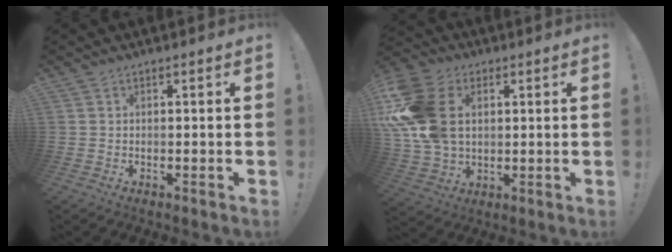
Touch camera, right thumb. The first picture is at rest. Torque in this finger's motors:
{"motor_torque": [2.50, 2.07, 1.59, 0.07, 0.30]}